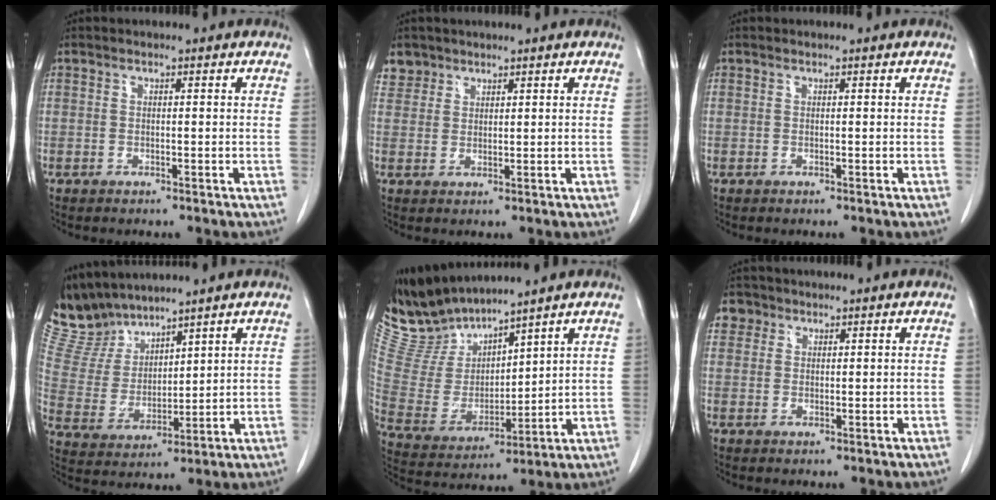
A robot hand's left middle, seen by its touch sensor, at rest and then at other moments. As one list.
[{"total": 2.7, "force": [2.2, 1.6, -0.3], "torque": [0.013, 0.007, 0.040]}, {"total": 0.0}, {"total": 9.2, "force": [9.0, 1.9, 0.7], "torque": [-0.038, 0.012, 0.203]}, {"total": 10.2, "force": [10.1, 1.3, 1.0], "torque": [-0.049, 0.001, 0.227]}, {"total": 2.4, "force": [1.4, 2.0, 0.1], "torque": [0.009, 0.009, 0.019]}]